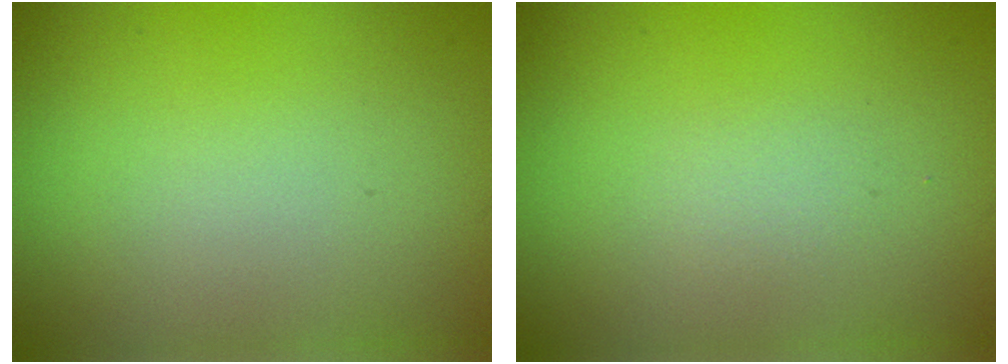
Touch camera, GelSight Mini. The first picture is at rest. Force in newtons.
{"total": 0.7, "press": 0.7, "slide": 0.1}